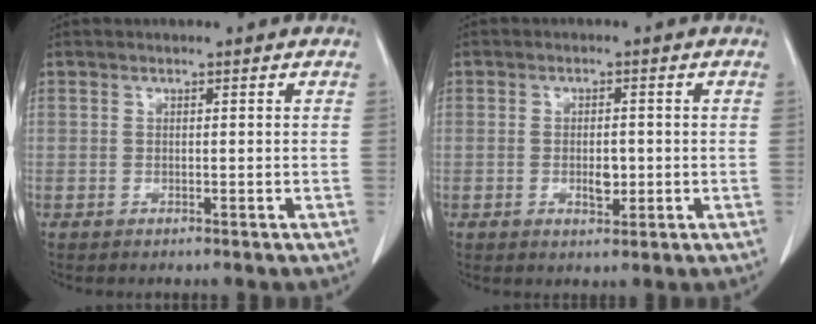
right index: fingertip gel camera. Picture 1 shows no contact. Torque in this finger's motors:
{"motor_torque": [-0.08, 0.13, 0.05, 0.03]}